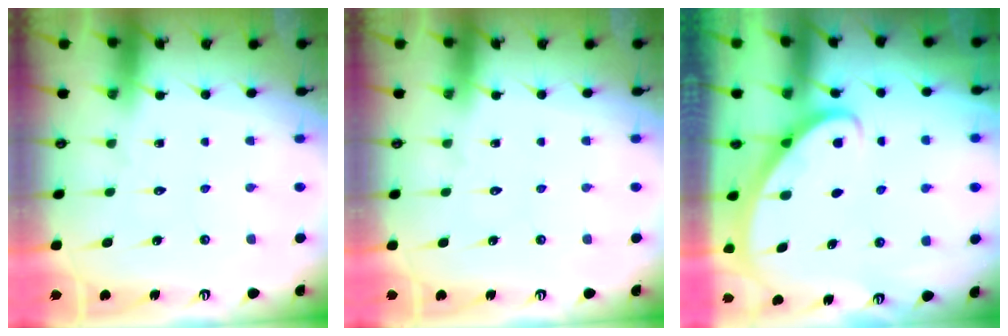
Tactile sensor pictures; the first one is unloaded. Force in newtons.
{"total": 0.0}
{"total": 2.9, "press": 2.9, "slide": 0.2}